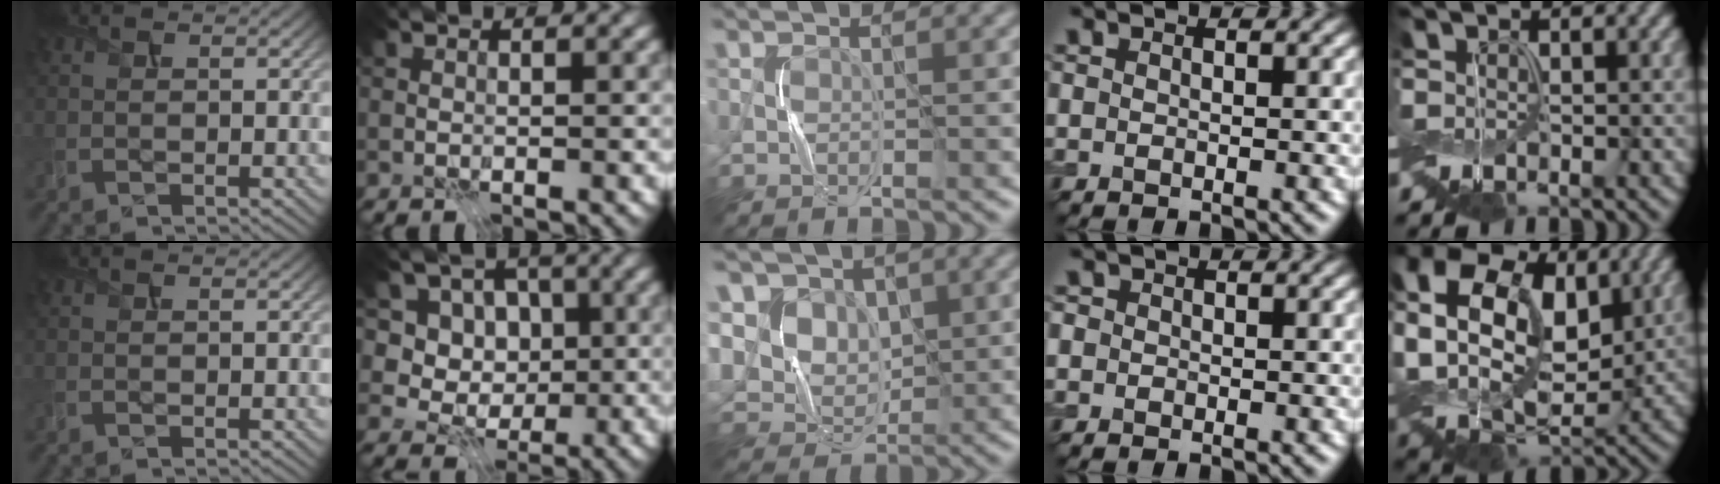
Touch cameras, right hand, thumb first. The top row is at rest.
{"index": {"total": 9.2, "force": [1.7, 8.0, 4.1], "torque": [-0.075, 0.016, 0.009]}, "middle": {"total": 7.3, "force": [2.2, 6.1, 3.5], "torque": [-0.073, 0.011, 0.030]}, "ring": {"total": 0.8, "force": [0.1, 0.7, 0.2], "torque": [-0.005, 0.003, -0.004]}, "little": {"total": 14.5, "force": [2.7, 10.2, 9.9], "torque": [-0.185, 0.024, 0.054]}}